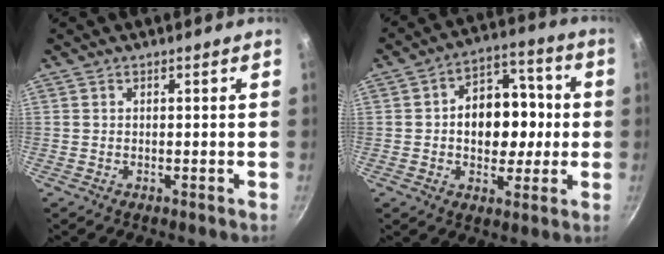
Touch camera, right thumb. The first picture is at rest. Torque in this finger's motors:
{"motor_torque": [-0.09, 0.27, 0.21, 0.09, 0.04]}